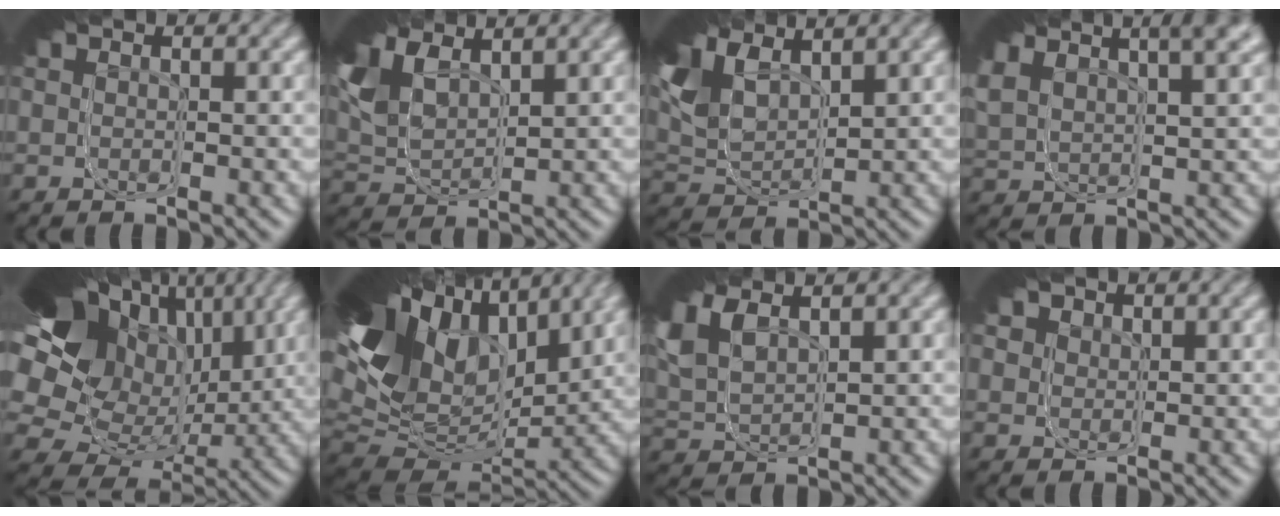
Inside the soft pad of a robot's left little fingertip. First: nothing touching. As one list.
[{"total": 8.8, "force": [1.4, 6.6, 5.7], "torque": [-0.107, 0.003, 0.010]}, {"total": 9.9, "force": [1.6, 7.2, 6.5], "torque": [-0.114, 0.007, 0.010]}, {"total": 6.0, "force": [2.8, 3.6, 3.9], "torque": [-0.085, 0.018, 0.037]}, {"total": 20.2, "force": [1.3, 13.0, 15.5], "torque": [-0.196, 0.013, 0.005]}, {"total": 19.0, "force": [2.0, 10.8, 15.5], "torque": [-0.204, 0.031, 0.011]}, {"total": 7.0, "force": [1.4, 5.2, 4.5], "torque": [-0.106, 0.003, 0.013]}, {"total": 6.1, "force": [2.2, 5.2, 2.4], "torque": [-0.044, 0.010, 0.020]}]